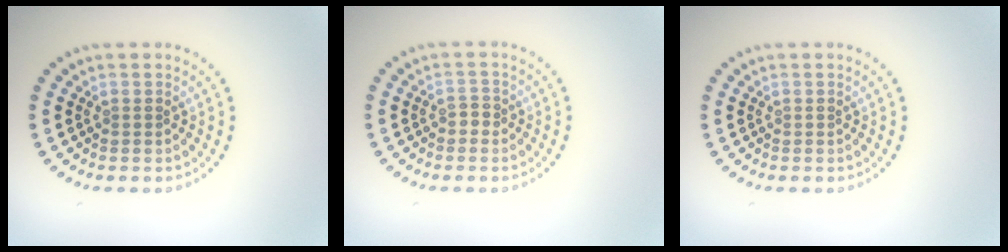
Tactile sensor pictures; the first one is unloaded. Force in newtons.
{"total": 1.0, "press": 0.9, "slide": 0.5}
{"total": 0.0}